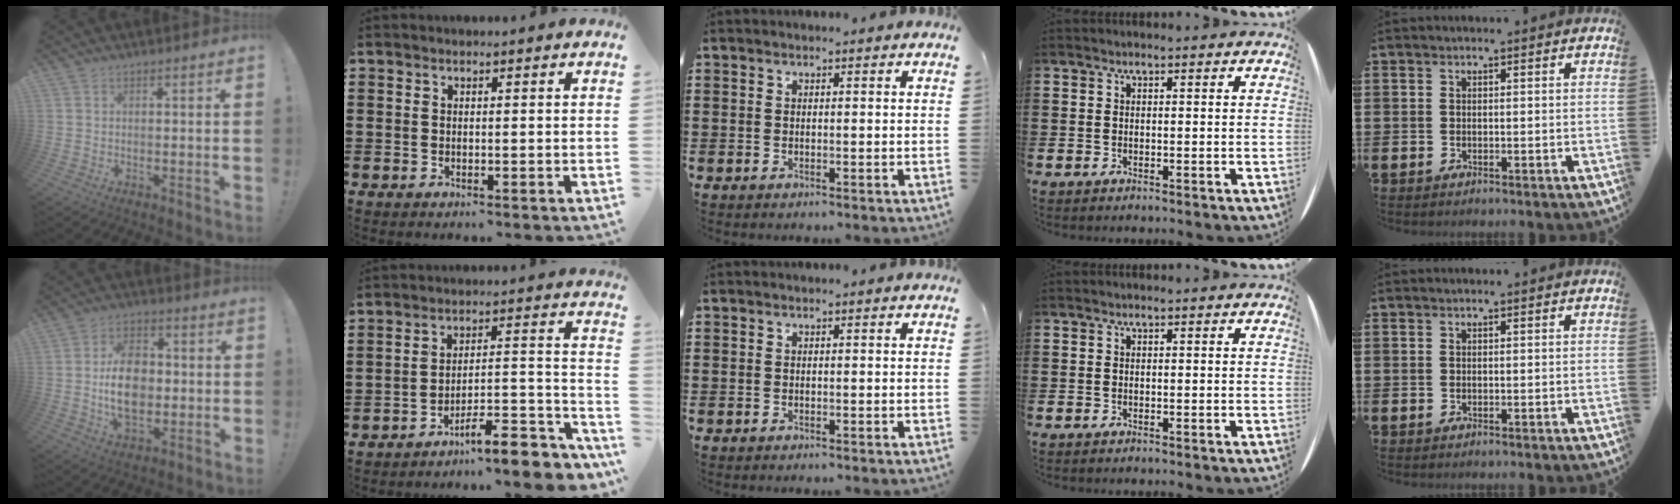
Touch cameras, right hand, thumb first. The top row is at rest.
{"thumb": {"total": 14.3, "force": [-0.6, 9.8, 10.4], "torque": [-0.175, 0.006, -0.012]}, "index": {"total": 8.1, "force": [-6.6, 1.6, 4.3], "torque": [-0.060, 0.006, -0.123]}}